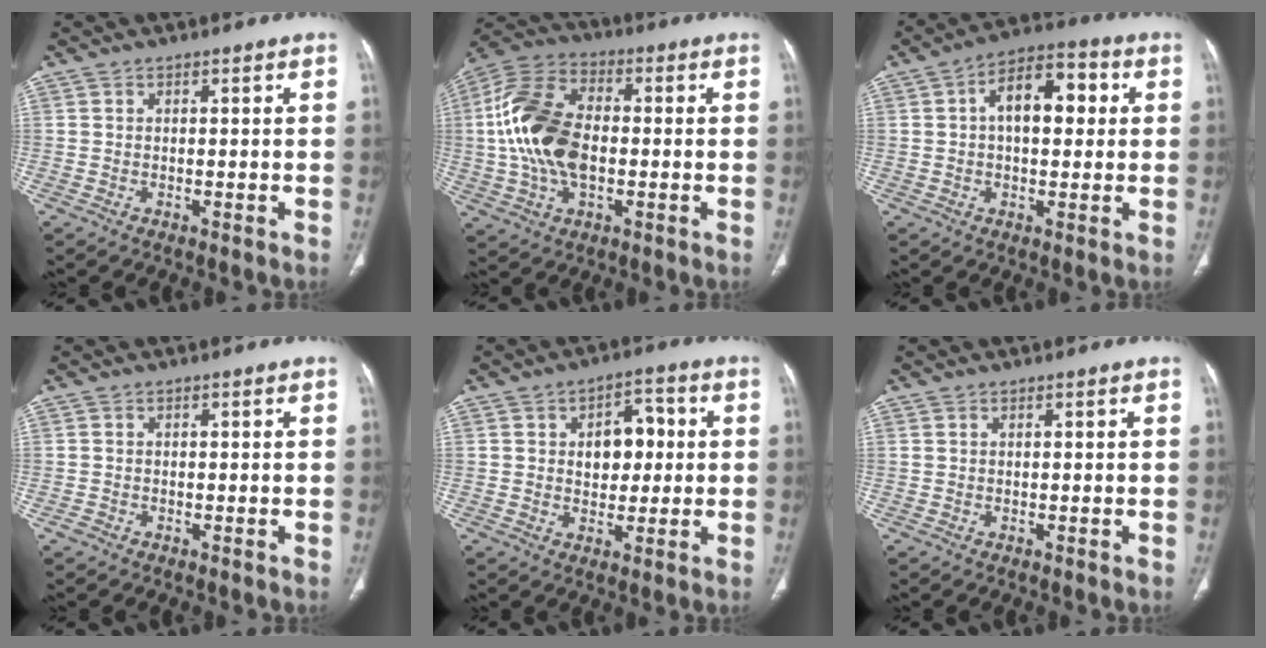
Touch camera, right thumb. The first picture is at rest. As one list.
[{"total": 17.4, "force": [-0.4, 10.5, 13.9], "torque": [-0.279, 0.021, -0.012]}, {"total": 11.1, "force": [2.0, 6.2, 9.0], "torque": [-0.117, 0.025, 0.023]}, {"total": 0.9, "force": [-0.6, 0.7, 0.2], "torque": [-0.005, 0.003, -0.012]}, {"total": 8.2, "force": [1.1, 5.6, 5.8], "torque": [-0.046, 0.012, 0.016]}, {"total": 0.0}]